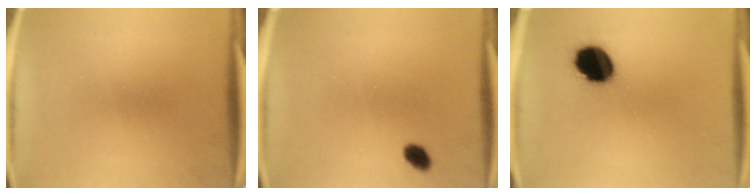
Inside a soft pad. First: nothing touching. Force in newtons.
{"total": 2.4}
{"total": 11.7}